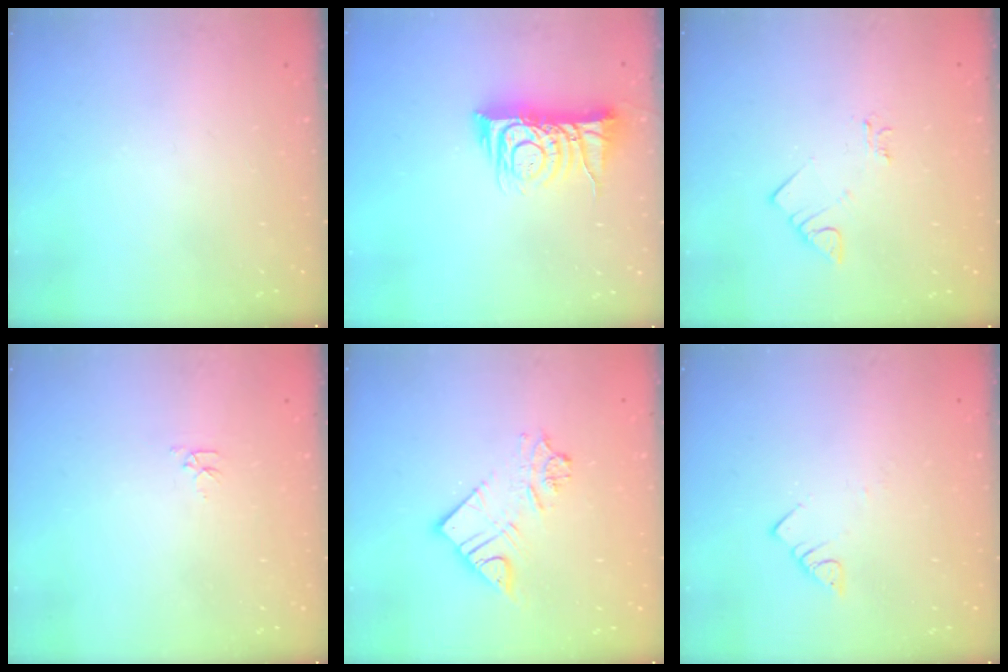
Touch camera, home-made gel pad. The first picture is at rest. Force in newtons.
{"total": 10.8, "press": 10.8, "slide": 0.7}
{"total": 3.3, "press": 3.2, "slide": 0.4}
{"total": 2.8, "press": 2.7, "slide": 0.4}
{"total": 10.8, "press": 10.8, "slide": 1.1}
{"total": 2.8, "press": 2.8, "slide": 0.2}